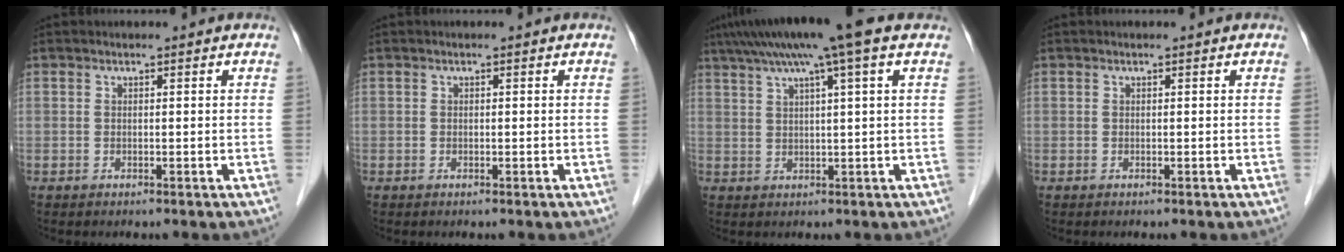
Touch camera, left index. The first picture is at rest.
{"total": 0.0}
{"total": 10.4, "force": [6.6, -0.4, 8.1], "torque": [-0.133, 0.034, 0.097]}
{"total": 0.0}